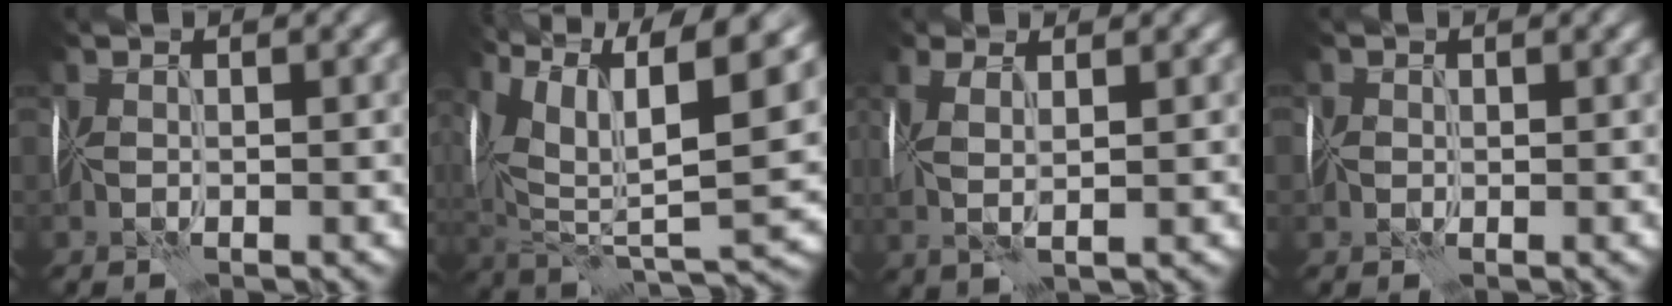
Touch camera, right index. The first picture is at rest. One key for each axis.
{"total": 15.1, "fx": 7.8, "fy": 4.8, "fz": 12.0, "tx": -0.232, "ty": 0.031, "tz": 0.151}
{"total": 4.1, "fx": 1.3, "fy": 1.4, "fz": 3.6, "tx": -0.082, "ty": 0.012, "tz": 0.021}
{"total": 0.9, "fx": 0.2, "fy": 0.9, "fz": 0.1, "tx": 0.003, "ty": 0.004, "tz": -0.001}